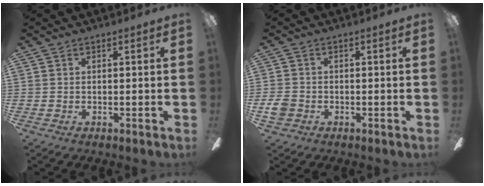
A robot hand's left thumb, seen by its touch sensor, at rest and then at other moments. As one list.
[{"total": 3.4, "force": [-1.1, 2.7, 1.7], "torque": [-0.032, 0.006, -0.021]}]